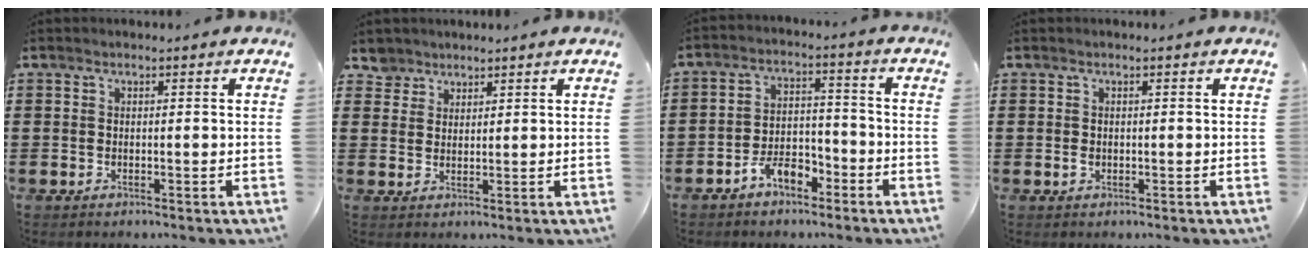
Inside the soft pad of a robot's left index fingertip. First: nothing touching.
{"total": 3.3, "force": [2.5, 2.0, -0.2], "torque": [-0.010, 0.006, 0.049]}
{"total": 5.7, "force": [-4.2, 2.4, 3.1], "torque": [-0.063, 0.015, -0.083]}
{"total": 0.9, "force": [-0.1, 0.7, 0.6], "torque": [-0.015, 0.003, -0.003]}